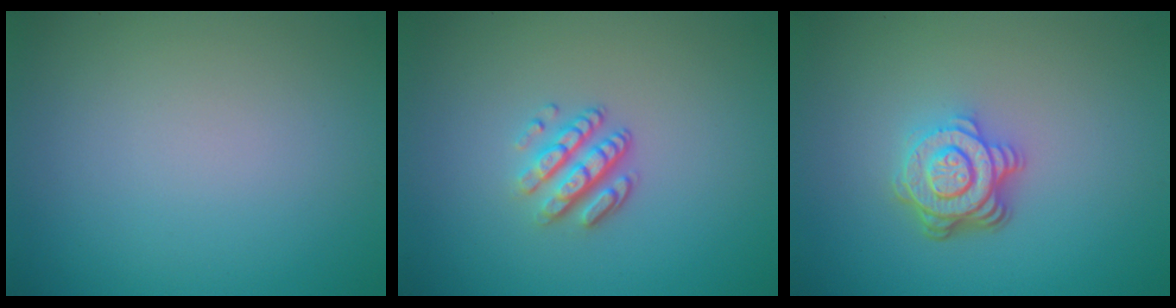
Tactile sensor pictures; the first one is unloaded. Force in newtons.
{"total": 3.3, "press": 2.4, "slide": 2.2}
{"total": 4.7, "press": 3.5, "slide": 3.2}